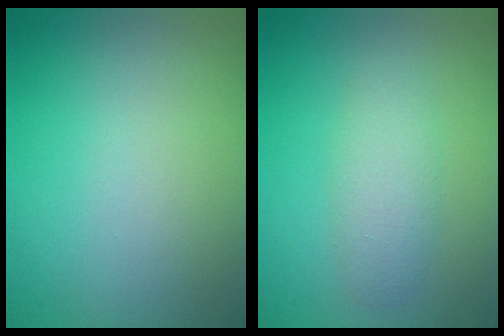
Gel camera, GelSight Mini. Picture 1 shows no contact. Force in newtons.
{"total": 2.4, "press": 2.4, "slide": 0.2}